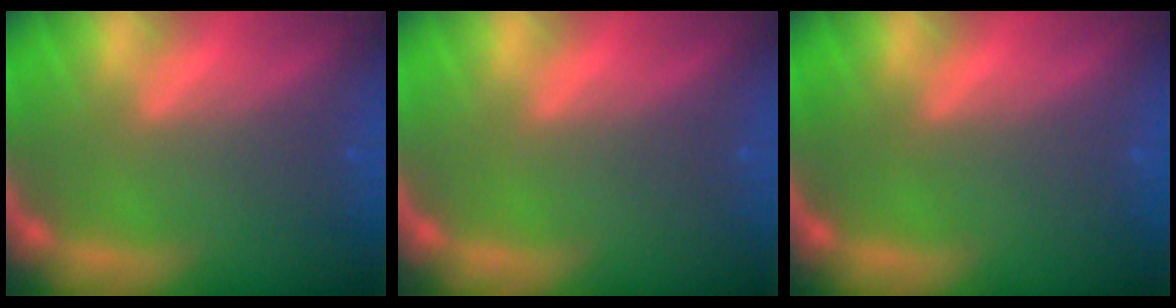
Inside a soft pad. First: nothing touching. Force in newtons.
{"total": 0.0}
{"total": 0.0}